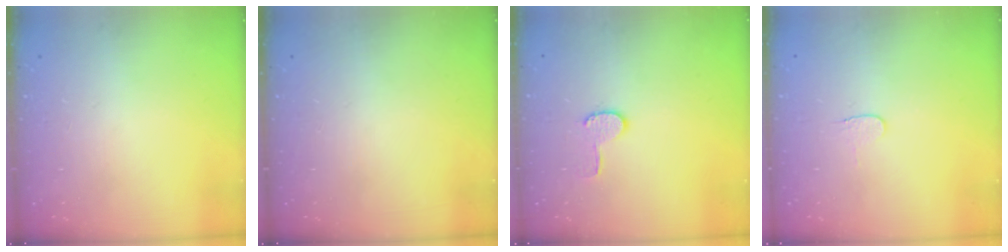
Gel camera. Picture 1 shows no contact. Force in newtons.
{"total": 0.0}
{"total": 6.4, "press": 6.4, "slide": 0.6}
{"total": 3.9, "press": 3.8, "slide": 0.4}